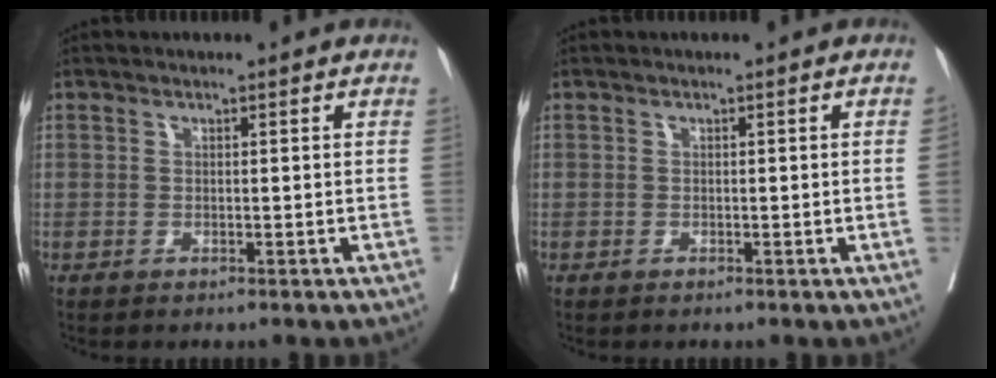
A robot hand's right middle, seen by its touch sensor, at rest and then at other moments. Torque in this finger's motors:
{"motor_torque": [0.60, -0.50, -0.07, -0.21]}